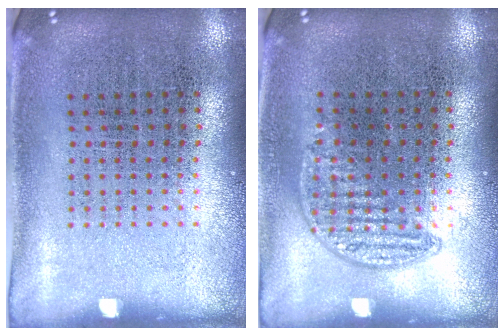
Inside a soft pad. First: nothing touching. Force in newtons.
{"total": 0.8, "press": 0.6, "slide": 0.5}